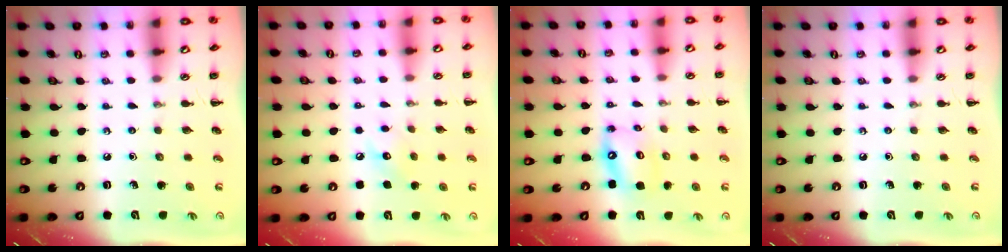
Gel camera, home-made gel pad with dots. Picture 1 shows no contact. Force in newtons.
{"total": 6.8, "press": 6.7, "slide": 0.9}
{"total": 10.8, "press": 10.5, "slide": 2.6}
{"total": 0.0}